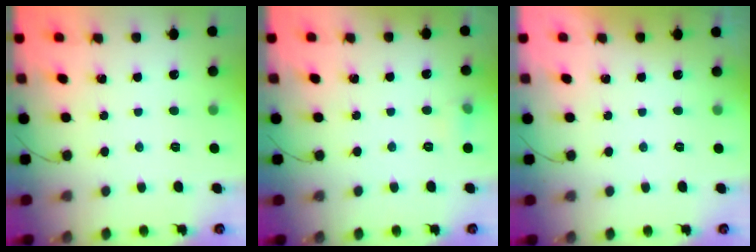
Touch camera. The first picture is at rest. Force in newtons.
{"total": 4.2, "press": 3.8, "slide": 1.7}
{"total": 0.0}